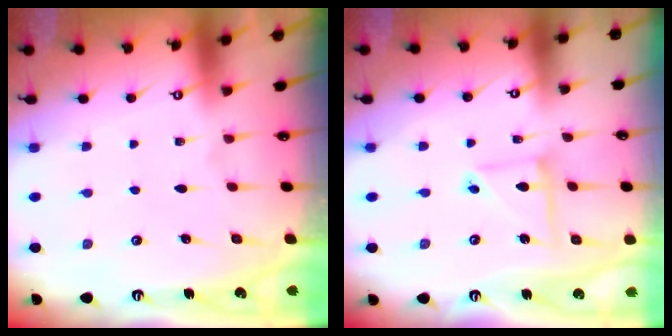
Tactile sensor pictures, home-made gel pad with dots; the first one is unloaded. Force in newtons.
{"total": 6.6, "press": 6.6, "slide": 0.5}